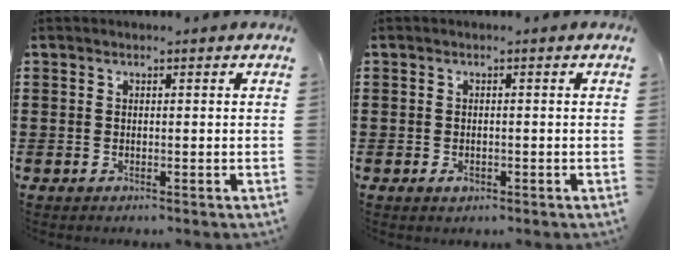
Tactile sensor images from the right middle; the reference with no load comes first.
{"total": 1.0, "force": [-0.5, 0.7, 0.6], "torque": [-0.013, -0.001, -0.010]}